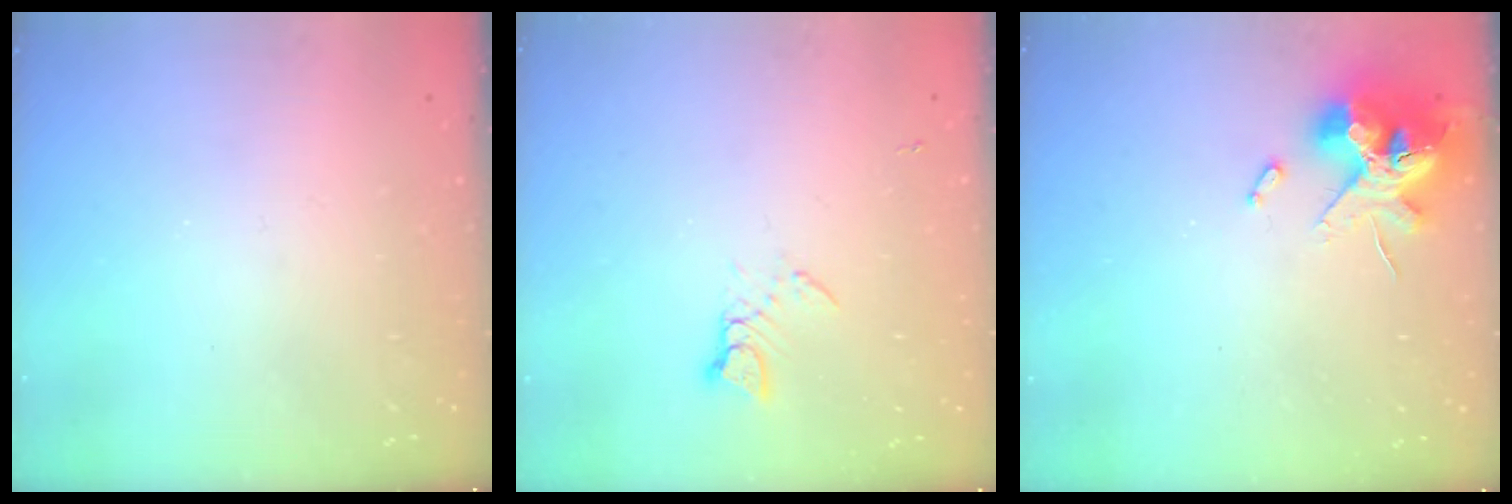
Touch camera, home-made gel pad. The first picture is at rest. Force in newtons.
{"total": 3.6, "press": 3.6, "slide": 0.5}
{"total": 13.6, "press": 13.5, "slide": 1.6}